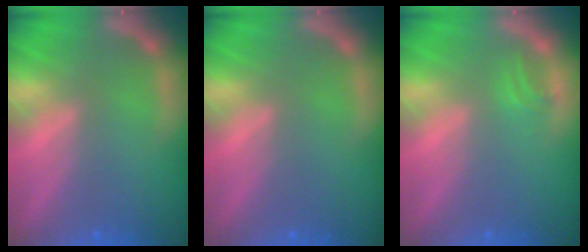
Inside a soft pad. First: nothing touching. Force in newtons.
{"total": 0.0}
{"total": 0.9}